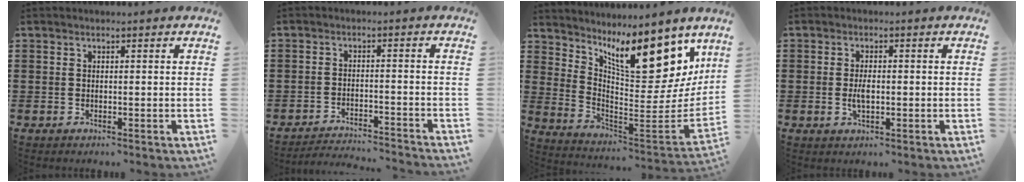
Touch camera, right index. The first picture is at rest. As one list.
[{"total": 3.0, "force": [-3.0, -0.1, 0.3], "torque": [-0.011, 0.000, -0.065]}, {"total": 15.1, "force": [9.5, 5.9, 10.1], "torque": [-0.163, -0.071, 0.161]}, {"total": 2.8, "force": [-0.3, 1.3, 2.5], "torque": [-0.054, -0.001, -0.007]}]